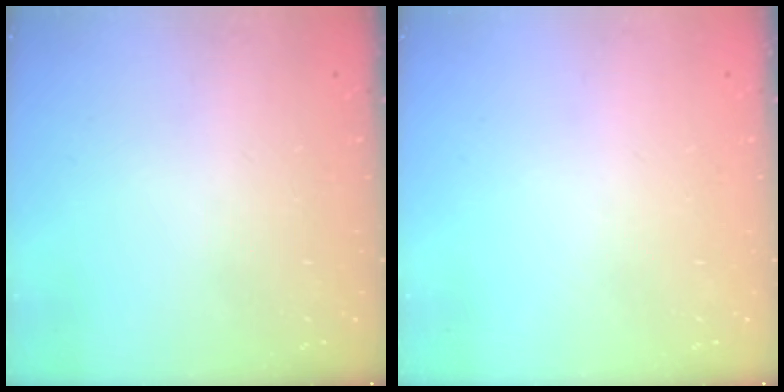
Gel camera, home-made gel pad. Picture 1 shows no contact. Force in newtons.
{"total": 0.0}